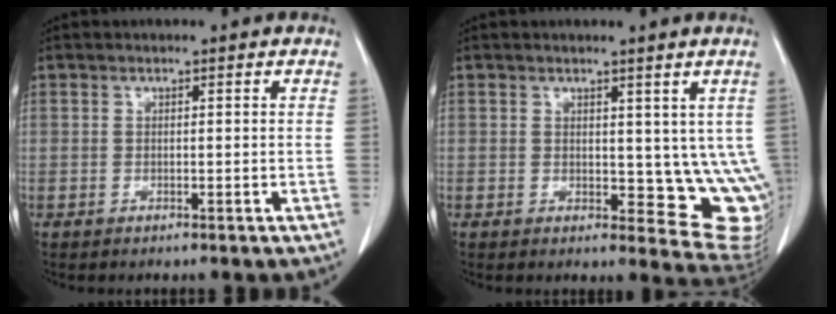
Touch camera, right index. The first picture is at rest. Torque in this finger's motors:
{"motor_torque": [0.17, 0.22, 0.14, 0.00]}